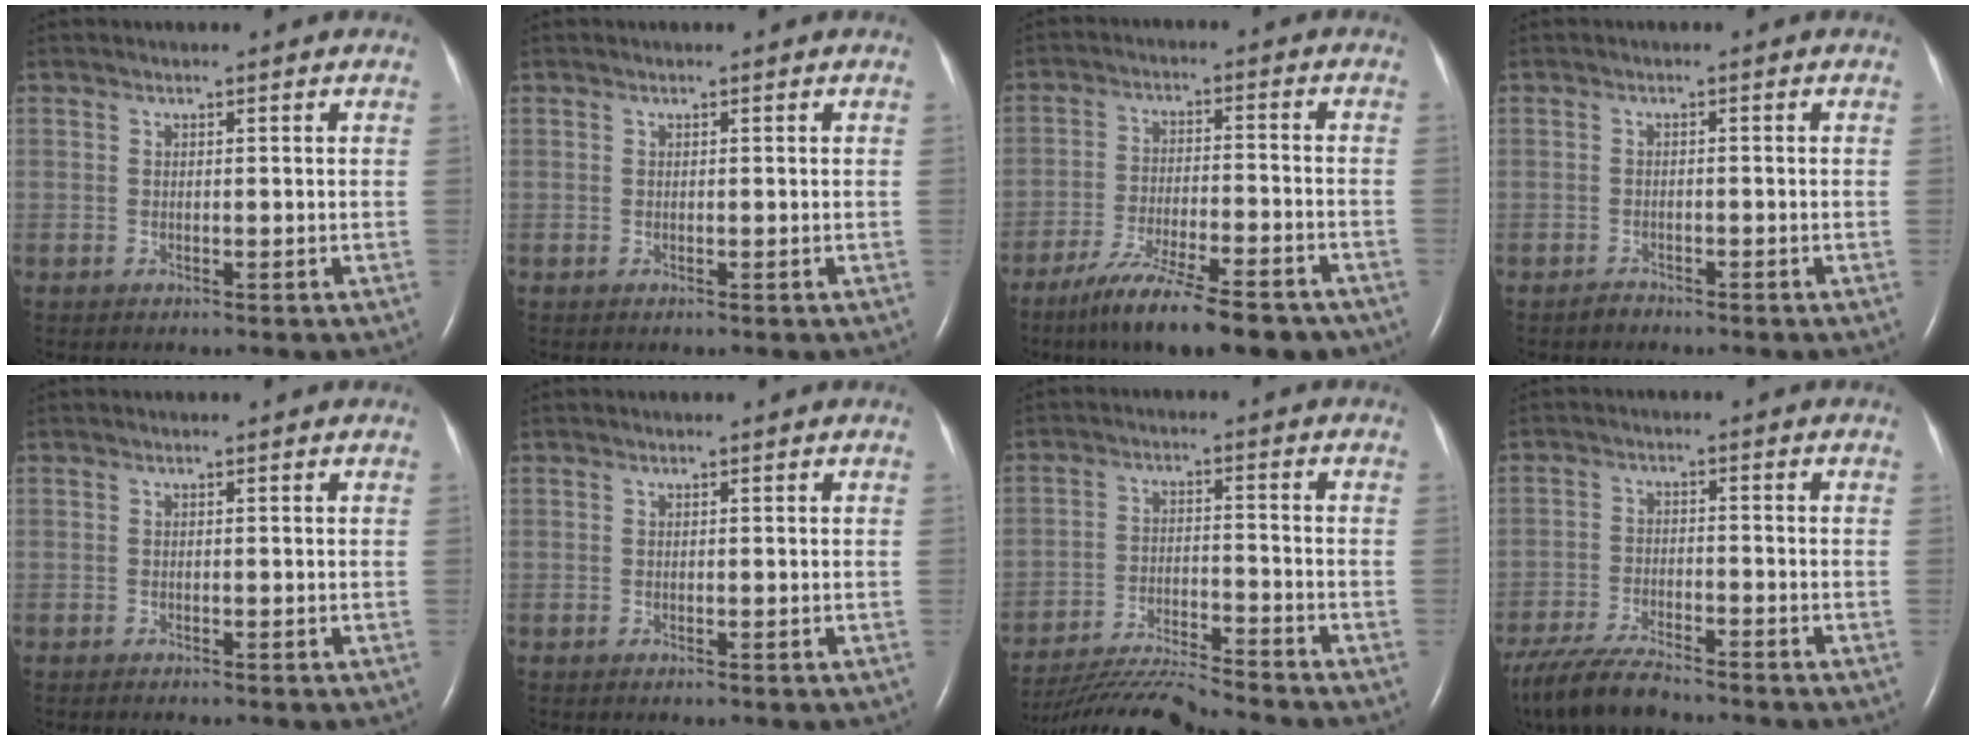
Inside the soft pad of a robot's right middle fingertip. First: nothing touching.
{"total": 0.0}
{"total": 16.3, "force": [-12.5, 3.0, 9.9], "torque": [-0.140, -0.020, -0.196]}
{"total": 1.1, "force": [-1.0, 0.3, 0.1], "torque": [-0.005, 0.000, -0.019]}
{"total": 0.7, "force": [-0.6, 0.0, 0.2], "torque": [-0.009, -0.002, -0.009]}
{"total": 0.0}
{"total": 11.7, "force": [-11.2, -1.4, 2.9], "torque": [-0.050, -0.011, -0.198]}
{"total": 9.3, "force": [-8.0, 1.2, 4.6], "torque": [-0.088, -0.029, -0.142]}